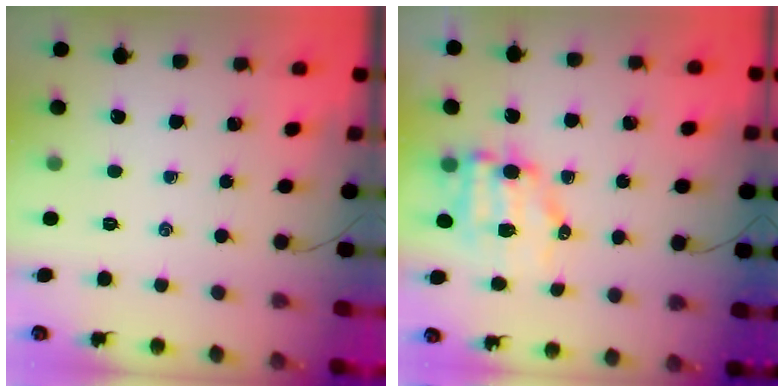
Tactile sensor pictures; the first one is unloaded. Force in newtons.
{"total": 8.6, "press": 8.4, "slide": 1.6}